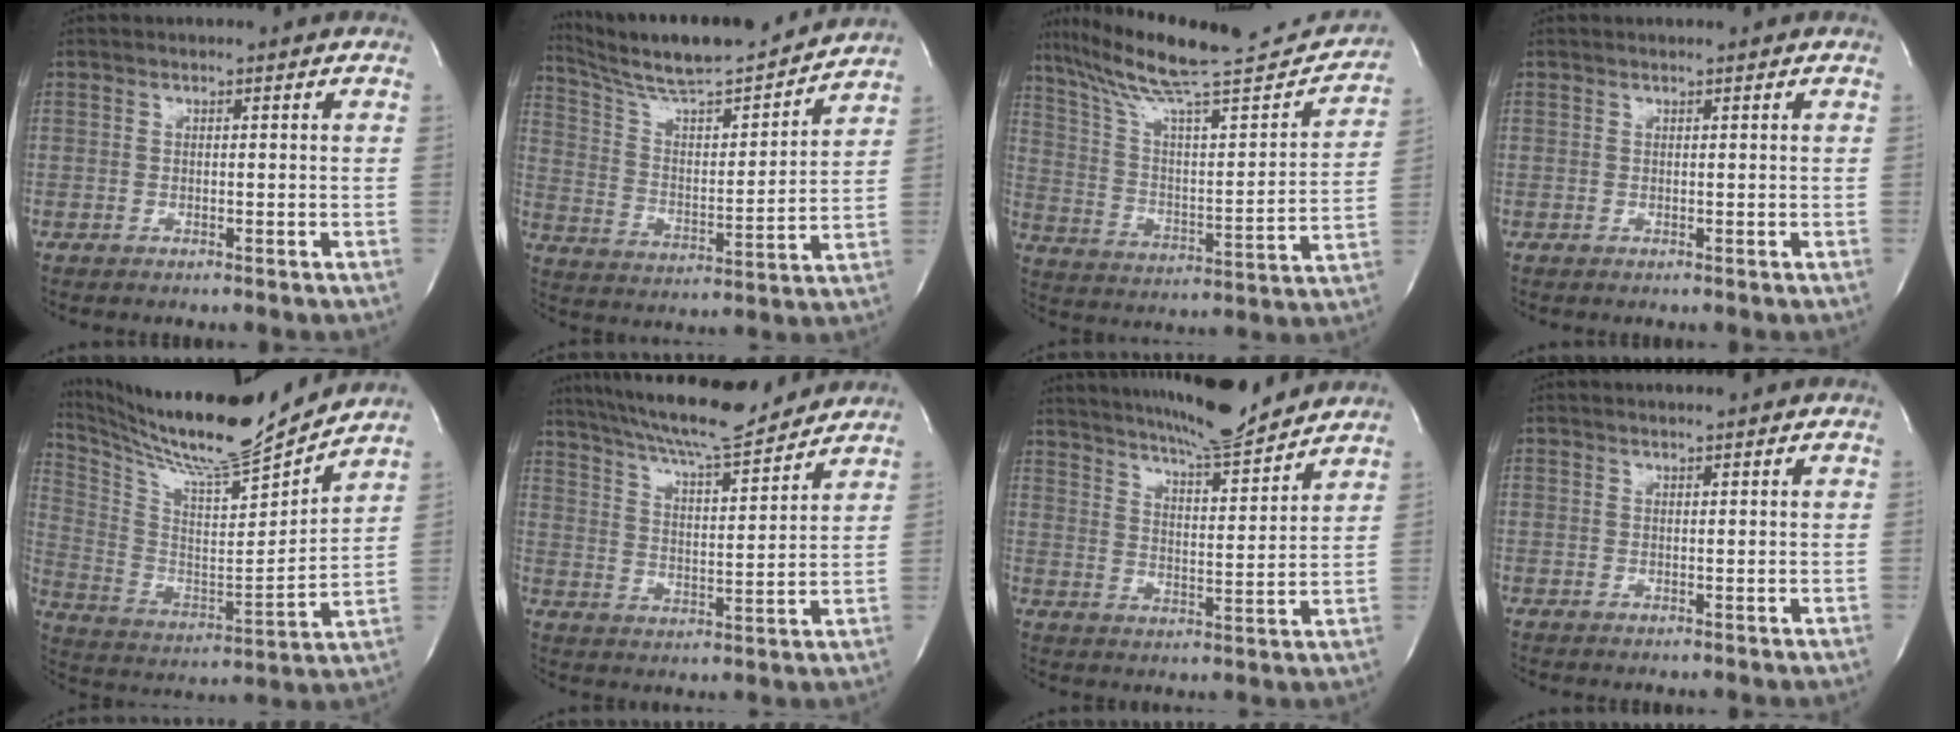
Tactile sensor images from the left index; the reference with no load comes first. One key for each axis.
{"total": 19.1, "fx": 17.6, "fy": 0.9, "fz": 7.2, "tx": -0.129, "ty": -0.006, "tz": 0.281}
{"total": 24.7, "fx": 21.8, "fy": 2.3, "fz": 11.5, "tx": -0.191, "ty": -0.021, "tz": 0.323}
{"total": 0.5, "fx": 0.4, "fy": 0.0, "fz": 0.2, "tx": -0.004, "ty": -0.001, "tz": 0.007}
{"total": 20.3, "fx": 18.7, "fy": 0.2, "fz": 8.1, "tx": -0.170, "ty": -0.041, "tz": 0.310}
{"total": 16.7, "fx": 14.9, "fy": 1.6, "fz": 7.4, "tx": -0.135, "ty": 0.008, "tz": 0.236}
{"total": 15.9, "fx": 14.4, "fy": 0.8, "fz": 6.5, "tx": -0.113, "ty": -0.010, "tz": 0.216}
{"total": 1.2, "fx": 1.1, "fy": 0.0, "fz": 0.5, "tx": -0.008, "ty": 0.005, "tz": 0.019}